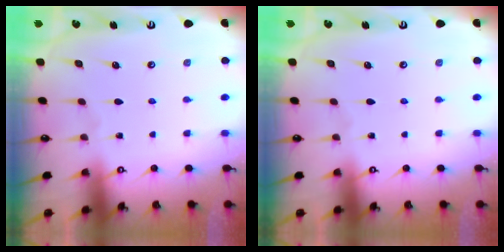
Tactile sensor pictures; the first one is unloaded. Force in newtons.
{"total": 0.0}